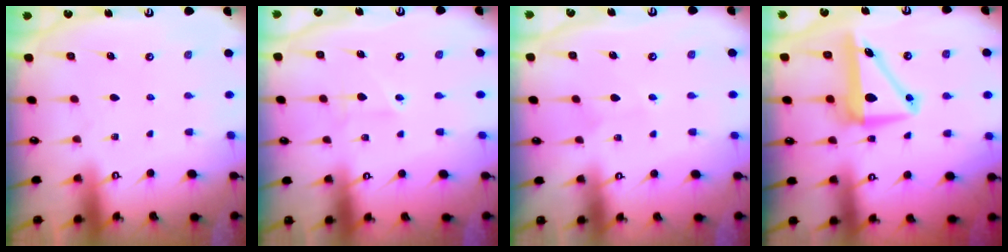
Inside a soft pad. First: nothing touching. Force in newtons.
{"total": 2.7, "press": 2.6, "slide": 0.3}
{"total": 2.9, "press": 2.9, "slide": 0.4}
{"total": 8.8, "press": 8.6, "slide": 2.0}